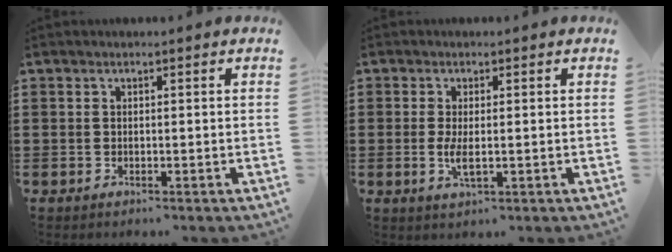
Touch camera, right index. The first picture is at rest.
{"total": 3.1, "force": [-0.2, 0.8, 3.0], "torque": [-0.062, -0.005, -0.006]}